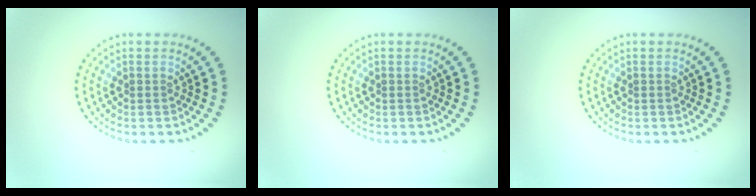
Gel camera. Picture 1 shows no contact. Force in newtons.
{"total": 0.0}
{"total": 0.0}